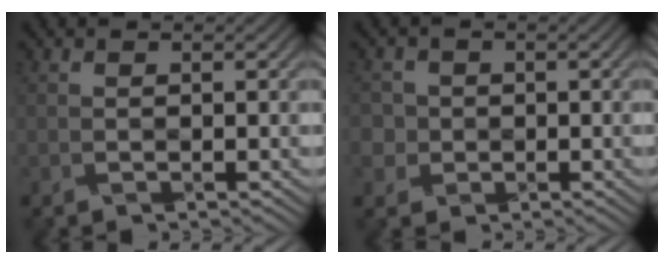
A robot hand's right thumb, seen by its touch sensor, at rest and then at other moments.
{"total": 2.8, "force": [0.0, 2.8, 0.0], "torque": [-0.001, 0.005, -0.009]}